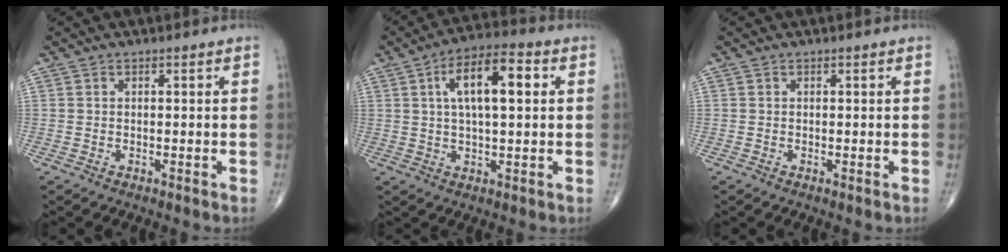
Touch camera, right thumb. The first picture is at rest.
{"total": 11.6, "force": [2.9, 4.5, 10.3], "torque": [-0.171, 0.016, 0.041]}
{"total": 0.0}